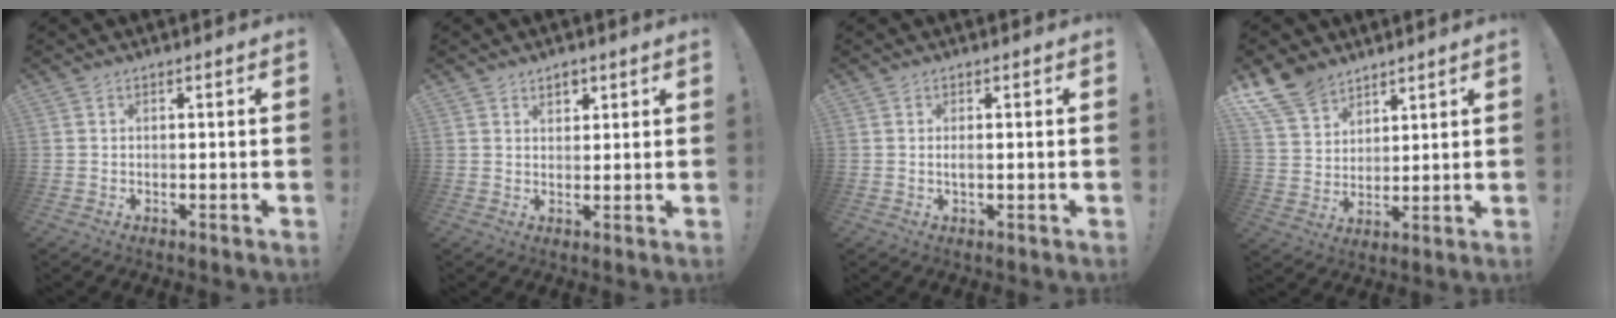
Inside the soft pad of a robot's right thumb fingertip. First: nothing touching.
{"total": 2.7, "force": [1.9, 1.7, 0.8], "torque": [0.001, -0.013, 0.032]}
{"total": 1.4, "force": [-0.2, 0.1, 1.3], "torque": [-0.023, 0.001, -0.006]}
{"total": 11.3, "force": [9.0, 6.1, 3.2], "torque": [-0.068, -0.060, 0.177]}